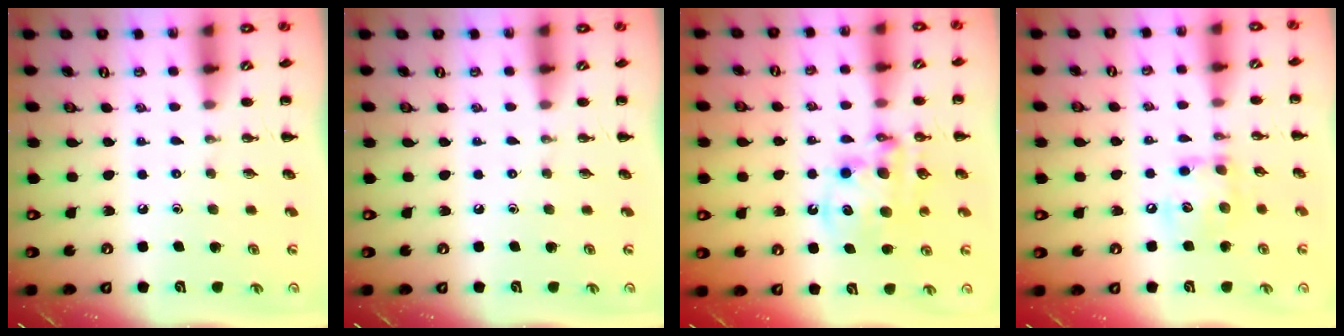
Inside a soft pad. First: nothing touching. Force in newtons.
{"total": 0.0}
{"total": 11.2, "press": 10.9, "slide": 2.9}
{"total": 10.7, "press": 10.7, "slide": 0.6}